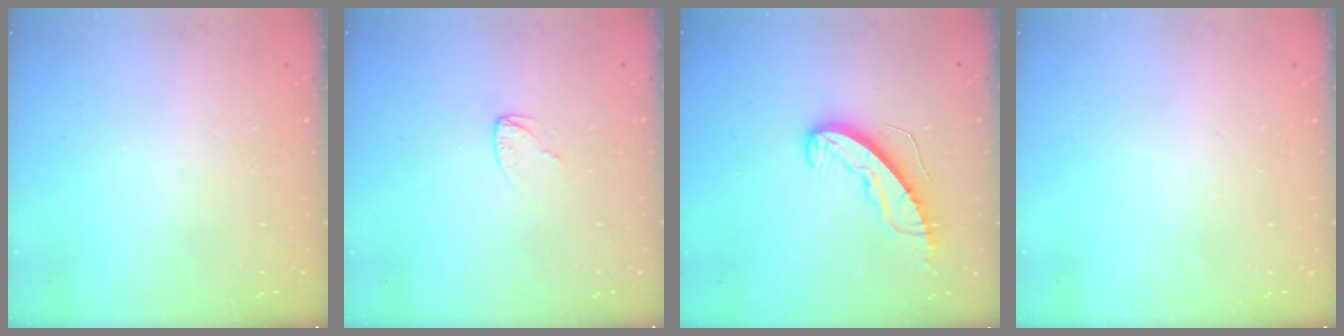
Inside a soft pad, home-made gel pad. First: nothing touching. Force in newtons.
{"total": 2.4, "press": 2.4, "slide": 0.2}
{"total": 9.0, "press": 9.0, "slide": 0.4}
{"total": 0.0}